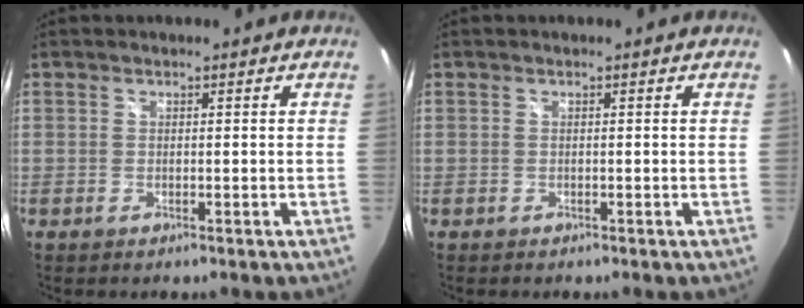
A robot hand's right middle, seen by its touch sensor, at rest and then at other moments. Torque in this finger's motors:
{"motor_torque": [0.12, -0.30, 0.01, 0.01]}